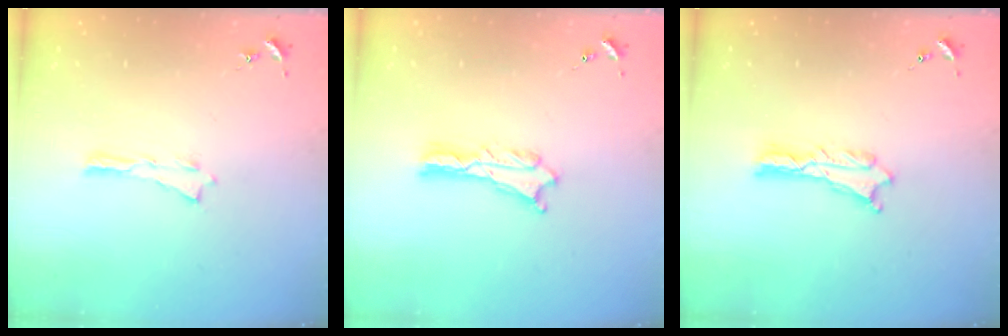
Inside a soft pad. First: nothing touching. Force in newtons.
{"total": 1.3, "press": 1.3, "slide": 0.1}
{"total": 0.7, "press": 0.7, "slide": 0.1}